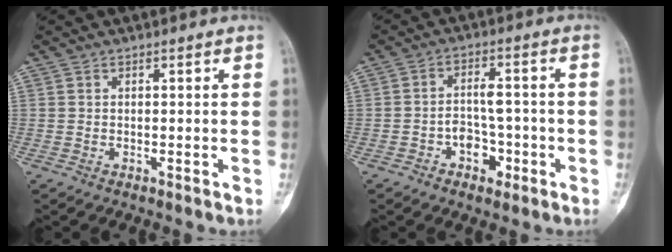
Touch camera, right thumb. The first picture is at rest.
{"total": 6.0, "force": [-2.5, 4.1, 3.6], "torque": [-0.036, 0.029, -0.041]}